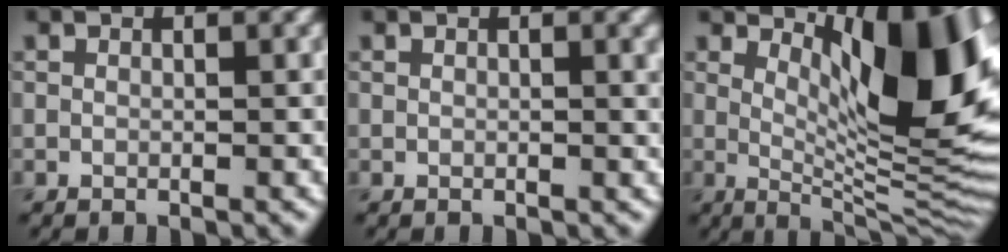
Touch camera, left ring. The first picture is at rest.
{"total": 1.5, "force": [0.7, 0.4, 1.2], "torque": [-0.014, 0.001, 0.010]}
{"total": 13.0, "force": [4.4, 4.3, 11.5], "torque": [-0.148, -0.007, 0.075]}